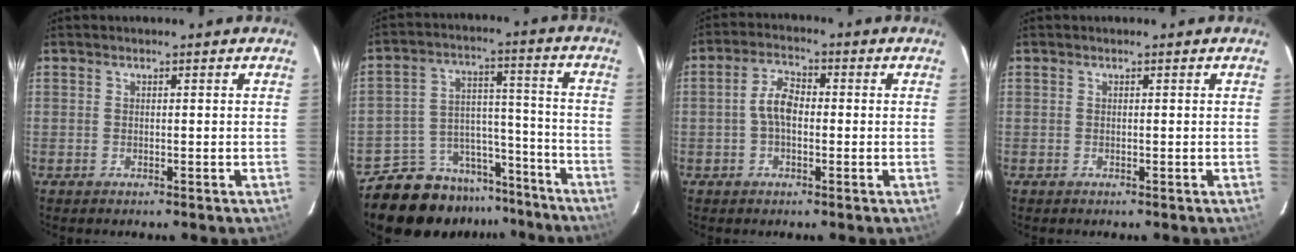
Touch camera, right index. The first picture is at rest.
{"total": 14.4, "force": [-12.1, 7.5, 2.2], "torque": [-0.046, 0.062, -0.169]}
{"total": 5.1, "force": [-0.4, 2.9, 4.2], "torque": [-0.085, 0.015, -0.007]}
{"total": 0.0}